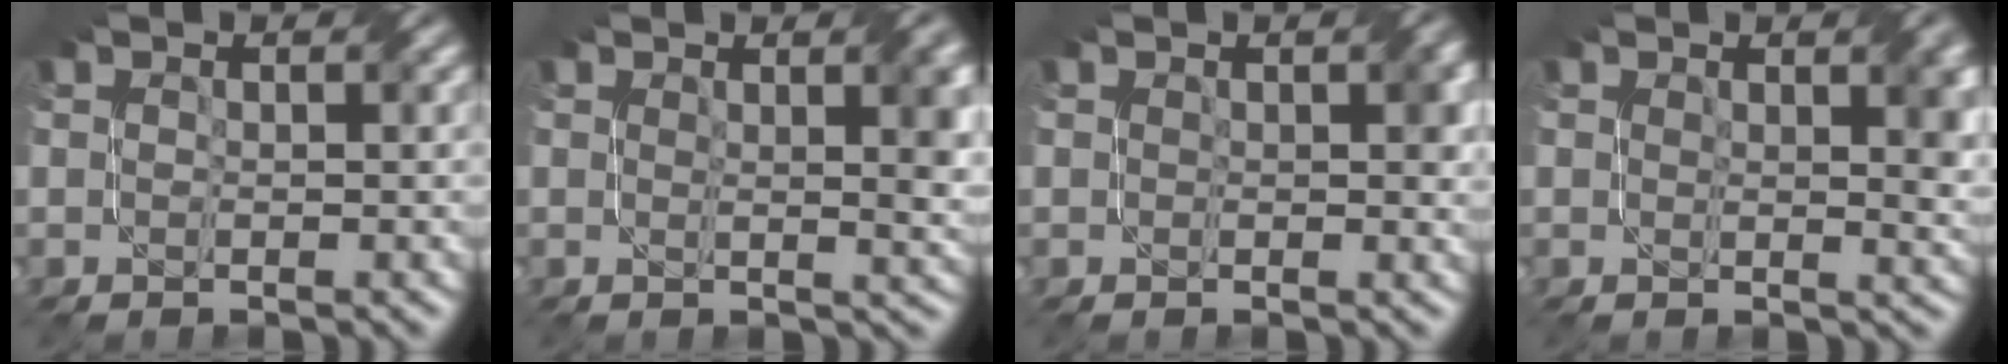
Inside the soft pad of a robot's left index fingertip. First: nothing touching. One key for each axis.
{"total": 4.0, "fx": 1.3, "fy": 1.1, "fz": 3.6, "tx": -0.039, "ty": 0.002, "tz": 0.020}
{"total": 2.3, "fx": 0.6, "fy": 1.1, "fz": 1.9, "tx": -0.018, "ty": 0.004, "tz": 0.011}
{"total": 3.5, "fx": 1.3, "fy": 1.2, "fz": 3.0, "tx": -0.034, "ty": -0.002, "tz": 0.022}